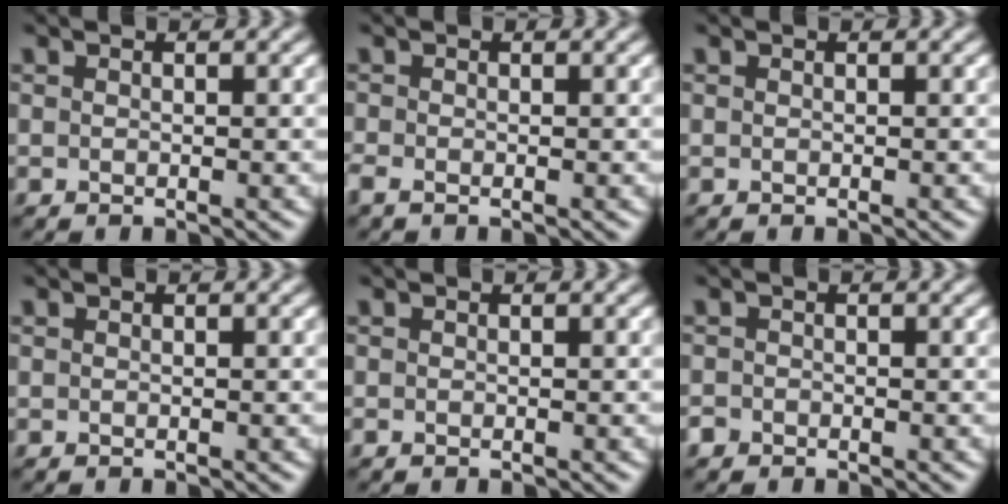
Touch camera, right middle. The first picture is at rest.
{"total": 1.1, "force": [-0.8, 0.3, 0.7], "torque": [-0.021, -0.009, -0.021]}
{"total": 0.0}
{"total": 0.0}
{"total": 0.0}
{"total": 0.8, "force": [-0.6, 0.5, 0.0], "torque": [0.003, -0.003, -0.012]}